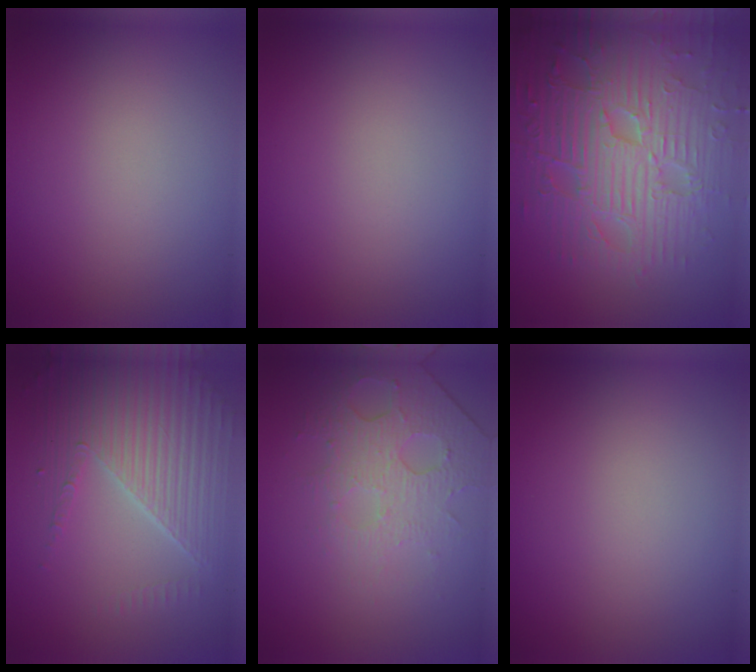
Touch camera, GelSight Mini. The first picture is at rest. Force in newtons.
{"total": 0.0}
{"total": 9.8, "press": 6.7, "slide": 7.1}
{"total": 5.4, "press": 4.4, "slide": 3.2}
{"total": 4.5, "press": 2.9, "slide": 3.5}
{"total": 0.0}